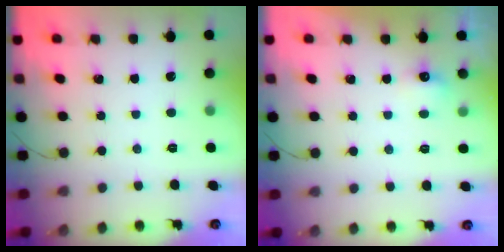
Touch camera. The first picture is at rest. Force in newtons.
{"total": 4.1, "press": 3.9, "slide": 1.1}